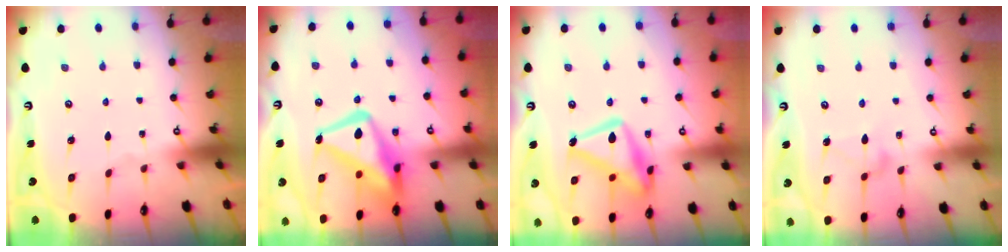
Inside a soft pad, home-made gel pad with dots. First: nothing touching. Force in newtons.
{"total": 15.5, "press": 15.5, "slide": 1.4}
{"total": 17.8, "press": 17.7, "slide": 1.3}
{"total": 8.5, "press": 8.5, "slide": 0.3}